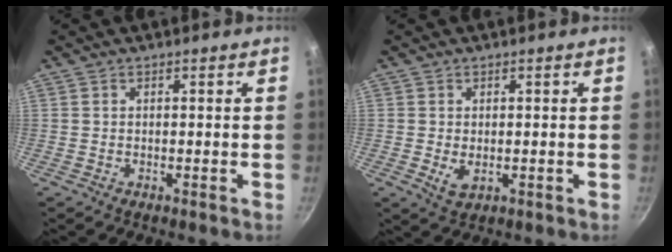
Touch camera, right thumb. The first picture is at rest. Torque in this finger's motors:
{"motor_torque": [-0.39, 0.39, 0.03, 0.01, 0.06]}